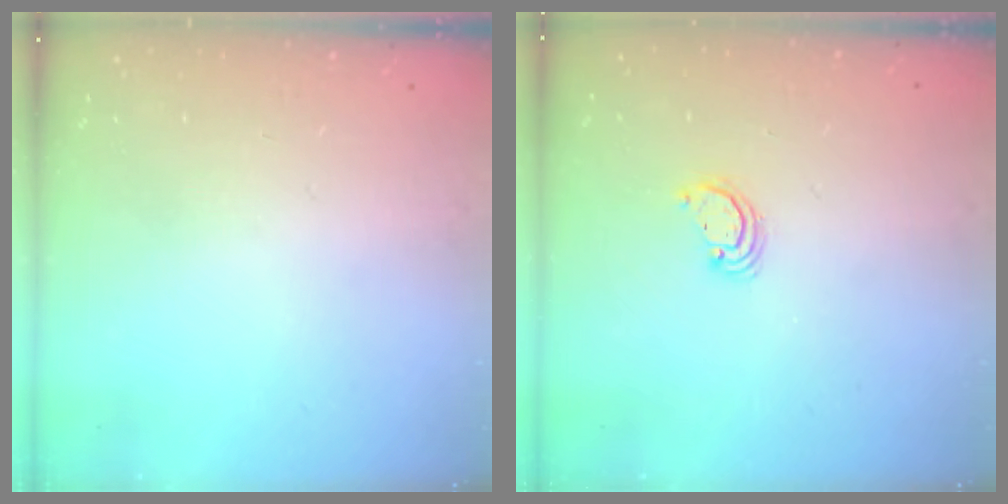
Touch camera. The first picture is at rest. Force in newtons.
{"total": 2.8, "press": 2.8, "slide": 0.2}